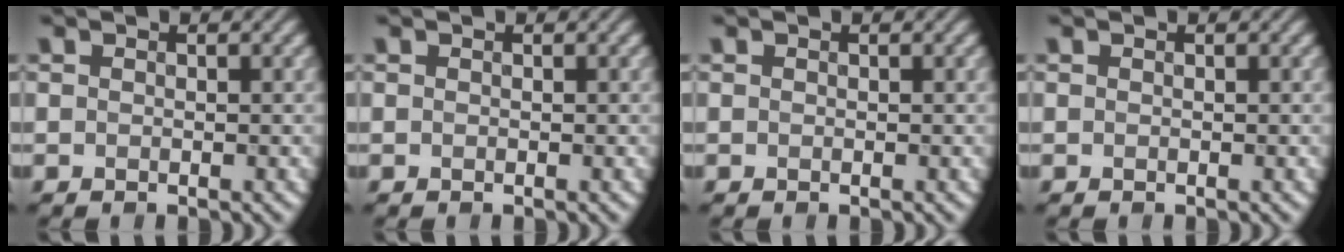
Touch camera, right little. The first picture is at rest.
{"total": 0.0}
{"total": 0.0}
{"total": 0.0}